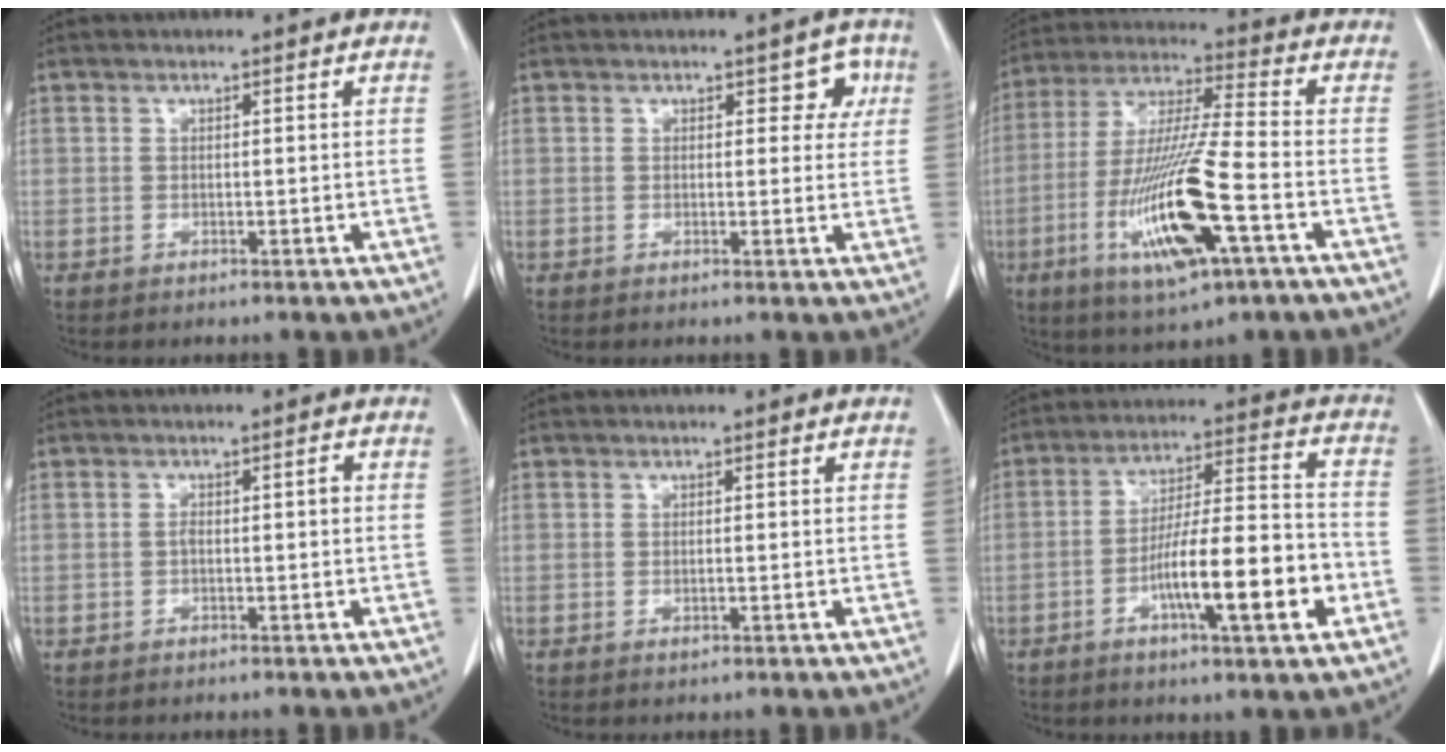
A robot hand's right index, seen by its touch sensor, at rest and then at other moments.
{"total": 3.5, "force": [1.4, 2.3, 2.2], "torque": [-0.007, 0.011, 0.011]}
{"total": 17.4, "force": [-6.0, 1.4, 16.2], "torque": [-0.335, -0.025, -0.107]}
{"total": 1.6, "force": [-0.2, 0.4, 1.6], "torque": [-0.027, 0.002, -0.003]}
{"total": 0.6, "force": [-0.2, 0.1, 0.5], "torque": [-0.013, -0.003, -0.001]}
{"total": 14.5, "force": [-5.1, 1.5, 13.5], "torque": [-0.228, 0.005, -0.083]}